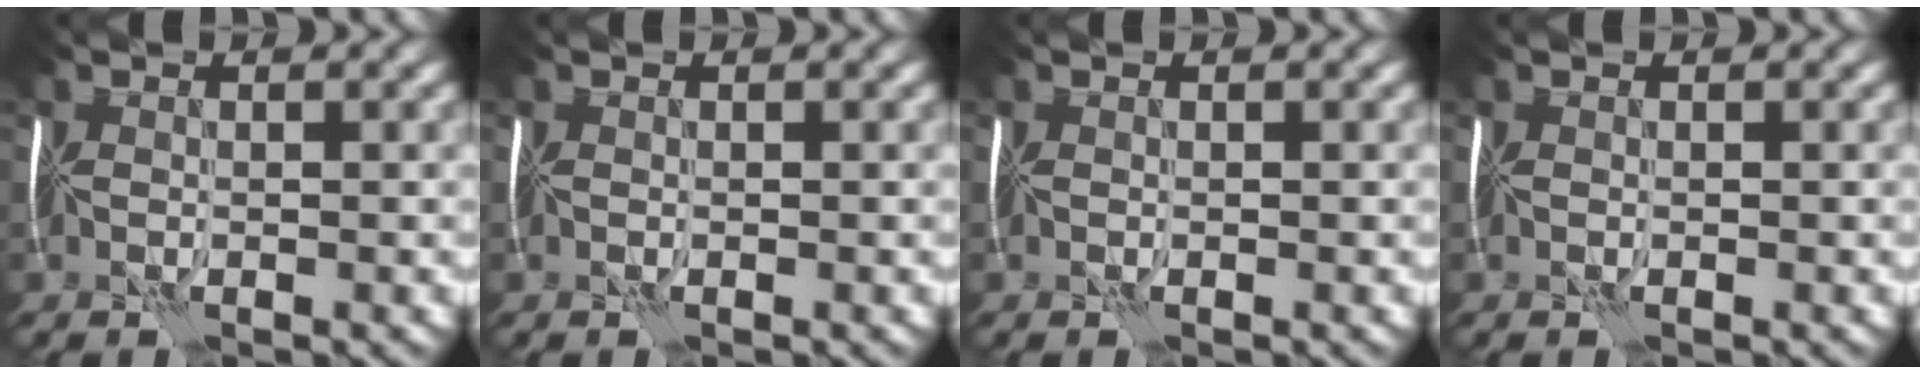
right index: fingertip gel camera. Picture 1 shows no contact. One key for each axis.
{"total": 0.0}
{"total": 0.0}
{"total": 0.0}